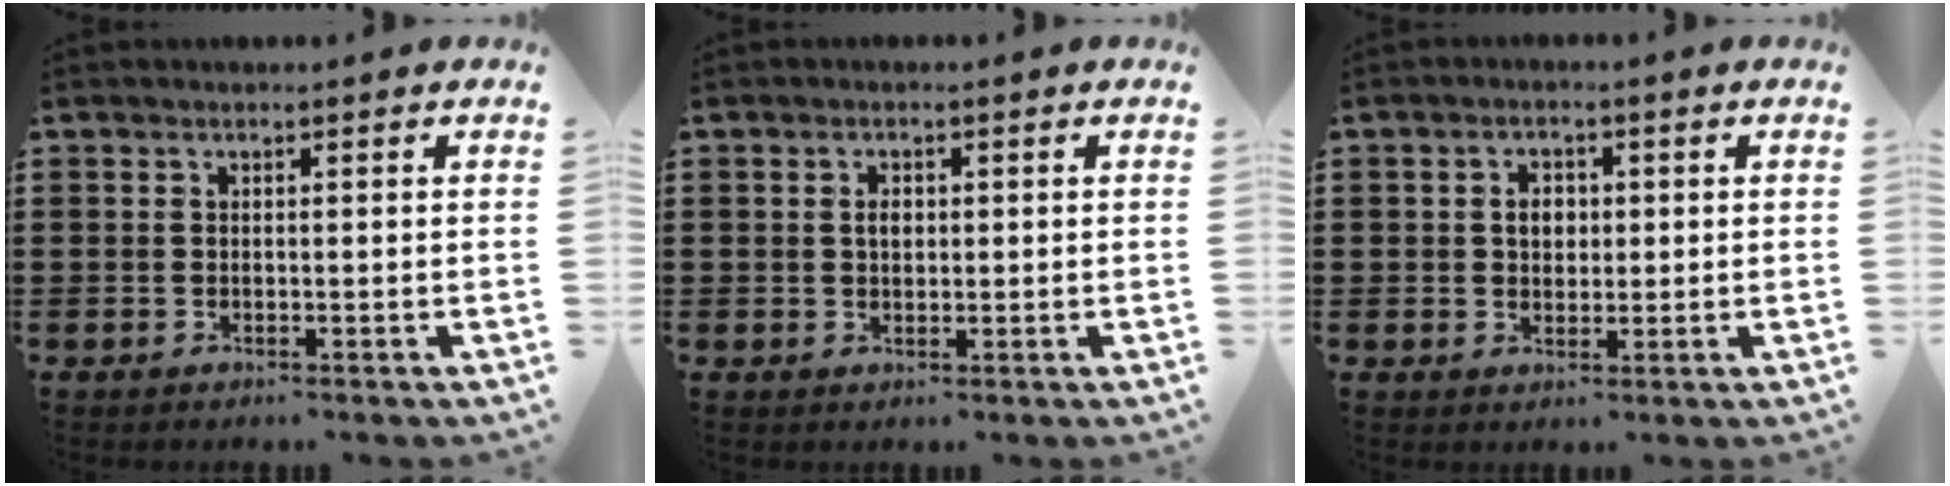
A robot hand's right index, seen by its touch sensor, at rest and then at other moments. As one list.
[{"total": 1.8, "force": [0.3, 1.0, 1.5], "torque": [-0.031, 0.007, 0.004]}, {"total": 2.7, "force": [0.3, 2.0, 1.8], "torque": [-0.034, 0.005, 0.001]}]